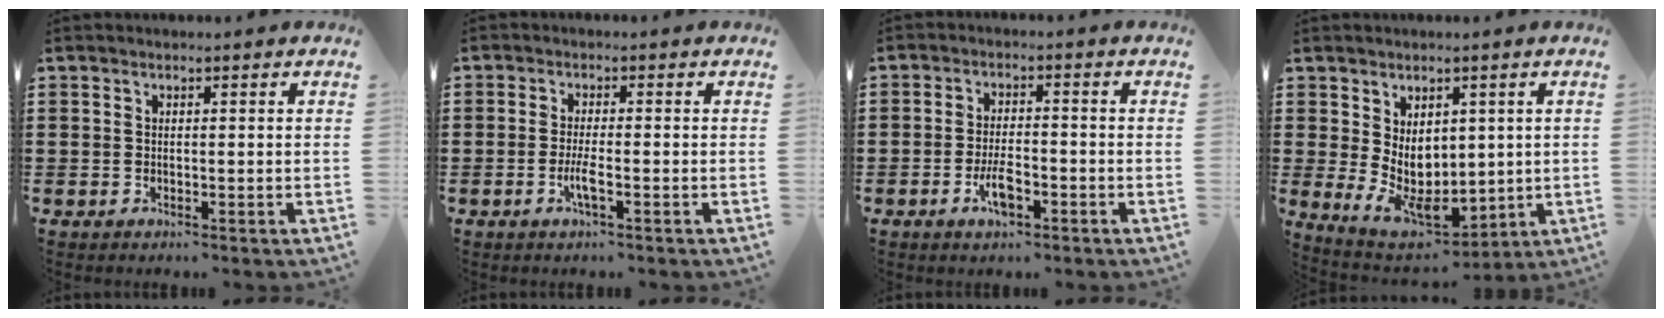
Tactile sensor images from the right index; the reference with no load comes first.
{"total": 2.9, "force": [-1.1, 0.4, 2.7], "torque": [-0.059, -0.007, -0.024]}
{"total": 4.6, "force": [-2.0, 1.7, 3.7], "torque": [-0.076, 0.003, -0.040]}
{"total": 7.4, "force": [1.0, 5.6, 4.7], "torque": [-0.086, -0.007, 0.020]}